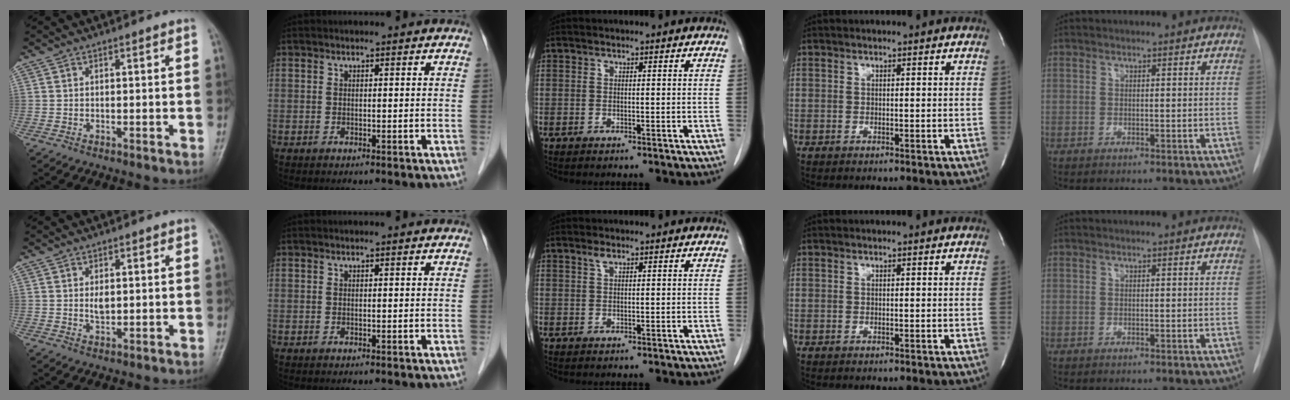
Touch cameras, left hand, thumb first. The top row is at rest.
{"thumb": {"total": 2.4, "force": [0.4, 1.5, 1.8], "torque": [-0.025, -0.005, 0.008]}, "middle": {"total": 0.9, "force": [0.6, 0.4, 0.6], "torque": [-0.012, 0.005, 0.011]}}